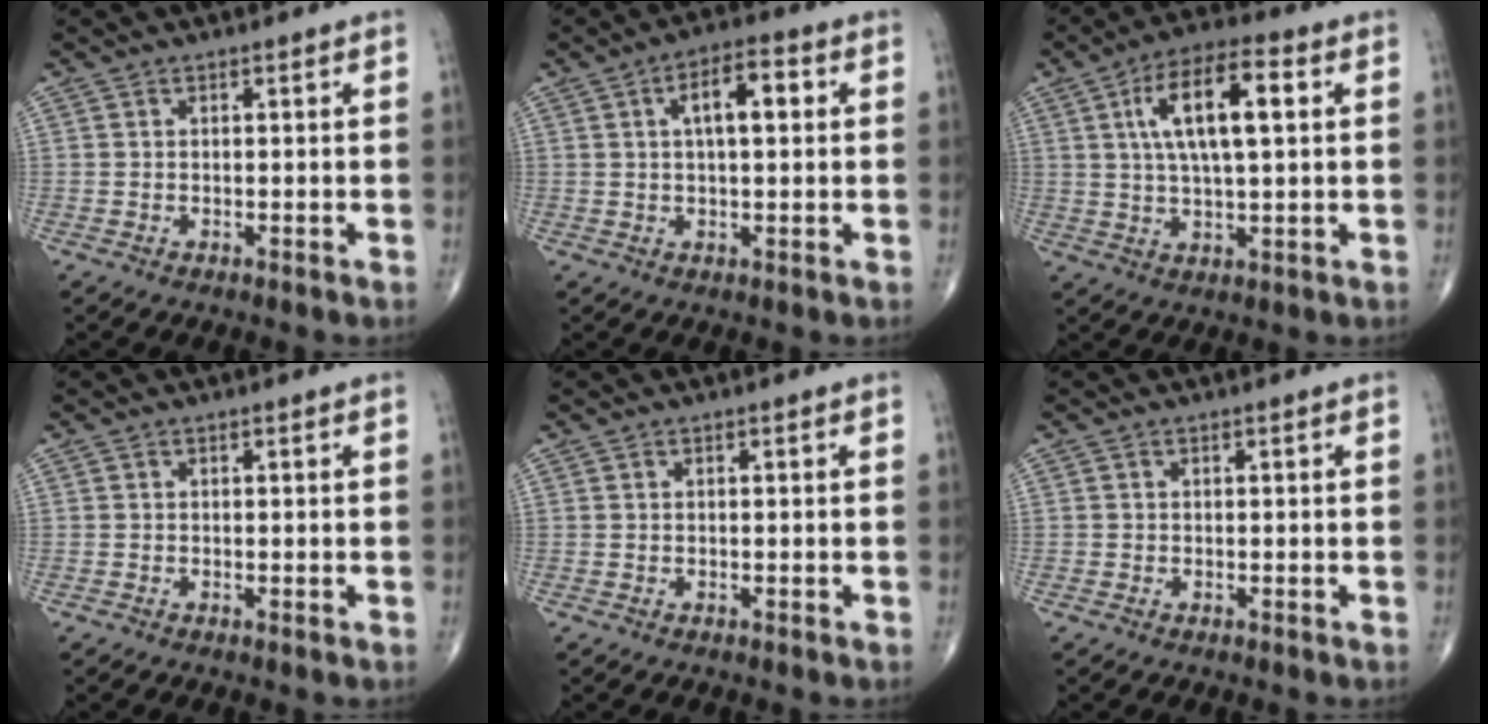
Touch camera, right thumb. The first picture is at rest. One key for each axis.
{"total": 7.8, "fx": 1.8, "fy": 3.2, "fz": 6.9, "tx": -0.103, "ty": 0.014, "tz": 0.023}
{"total": 13.6, "fx": 3.4, "fy": 4.9, "fz": 12.2, "tx": -0.212, "ty": 0.011, "tz": 0.053}
{"total": 0.0}
{"total": 0.0}
{"total": 0.0}